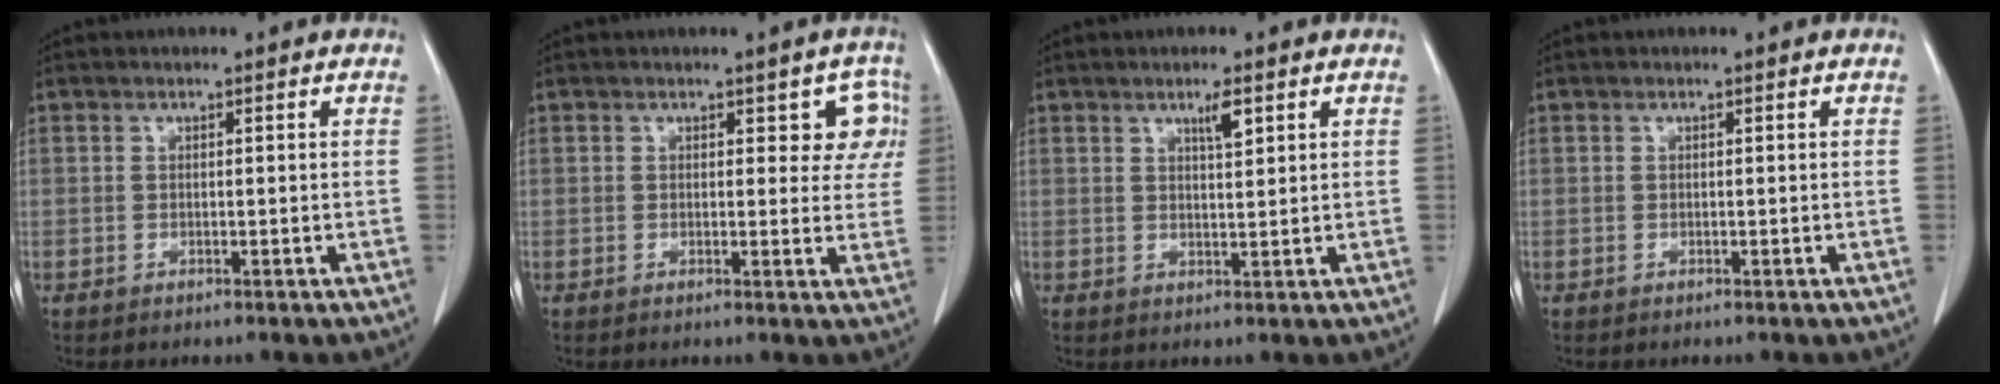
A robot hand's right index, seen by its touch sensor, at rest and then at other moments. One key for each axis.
{"total": 4.8, "fx": 1.9, "fy": 2.8, "fz": 3.5, "tx": -0.014, "ty": 0.007, "tz": 0.014}
{"total": 2.7, "fx": 1.6, "fy": 0.3, "fz": 2.2, "tx": -0.042, "ty": -0.004, "tz": 0.027}
{"total": 0.0}